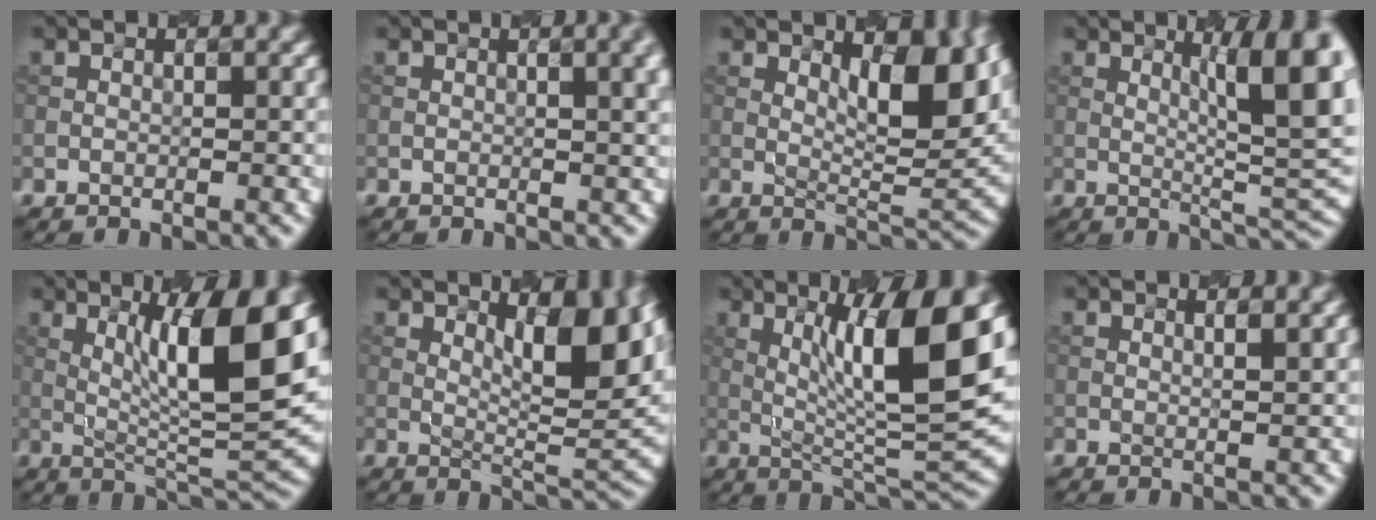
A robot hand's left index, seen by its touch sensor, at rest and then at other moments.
{"total": 3.9, "force": [1.1, 1.4, 3.4], "torque": [-0.029, 0.009, 0.014]}
{"total": 7.9, "force": [2.4, 2.6, 7.1], "torque": [-0.102, -0.005, 0.040]}
{"total": 9.3, "force": [2.6, 2.2, 8.6], "torque": [-0.112, 0.003, 0.041]}
{"total": 10.4, "force": [2.7, 2.0, 9.9], "torque": [-0.153, -0.009, 0.054]}
{"total": 7.3, "force": [2.7, 2.0, 6.5], "torque": [-0.090, -0.007, 0.048]}
{"total": 11.6, "force": [2.9, 2.3, 11.0], "torque": [-0.169, -0.005, 0.058]}
{"total": 2.3, "force": [1.0, 0.7, 1.9], "torque": [-0.019, 0.000, 0.005]}